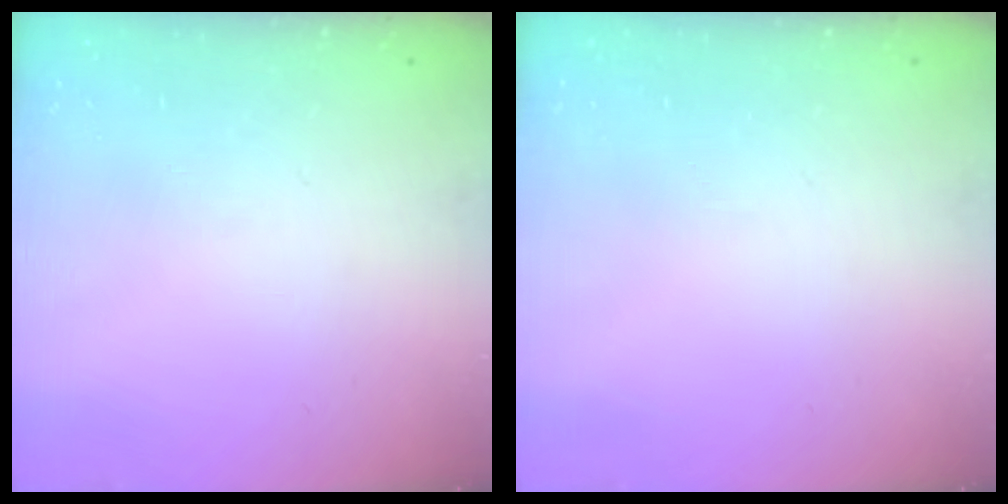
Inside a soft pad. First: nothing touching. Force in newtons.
{"total": 0.0}